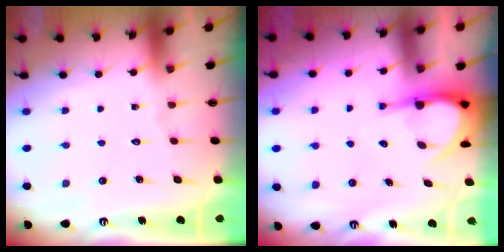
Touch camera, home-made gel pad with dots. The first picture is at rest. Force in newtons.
{"total": 5.8, "press": 5.8, "slide": 0.6}